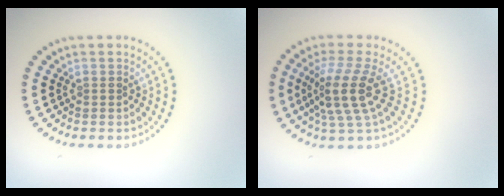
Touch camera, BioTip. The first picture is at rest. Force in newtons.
{"total": 4.4, "press": 3.2, "slide": 3.0}